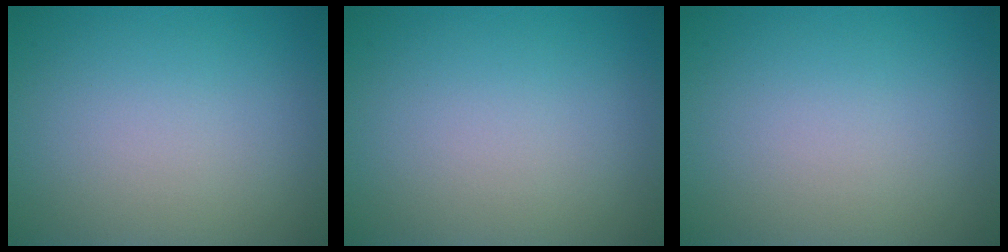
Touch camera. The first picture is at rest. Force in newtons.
{"total": 0.0}
{"total": 0.0}